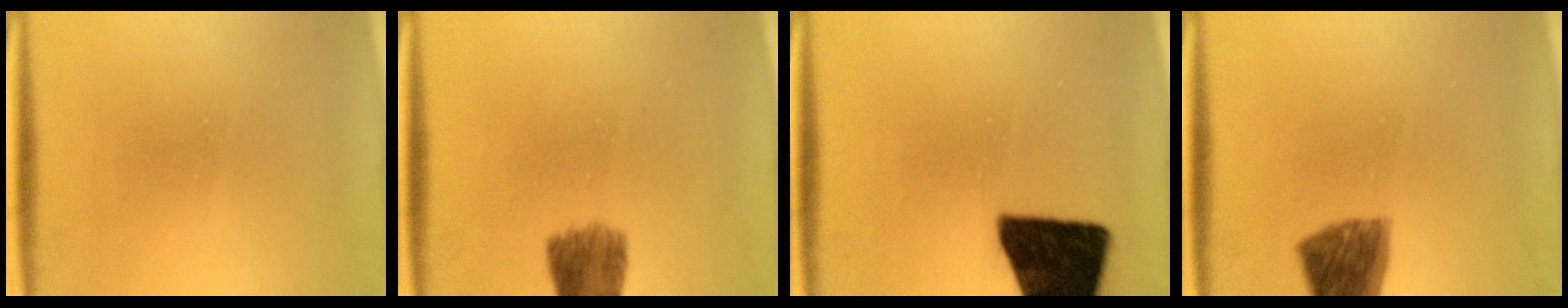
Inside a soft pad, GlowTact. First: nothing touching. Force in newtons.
{"total": 6.6}
{"total": 19.6}
{"total": 8.8}